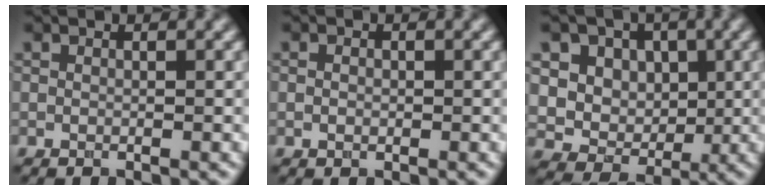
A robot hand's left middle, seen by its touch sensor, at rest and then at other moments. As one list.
[{"total": 0.8, "force": [0.0, 0.6, 0.5], "torque": [-0.009, 0.000, 0.000]}, {"total": 9.8, "force": [3.2, 8.1, 4.5], "torque": [-0.077, 0.010, 0.048]}]